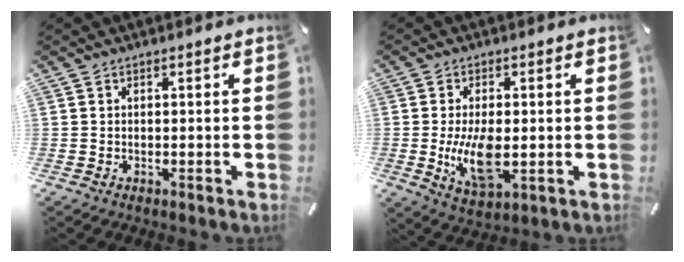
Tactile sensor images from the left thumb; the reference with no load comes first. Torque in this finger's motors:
{"motor_torque": [1.63, 1.63, 0.29, -0.12, 0.15]}